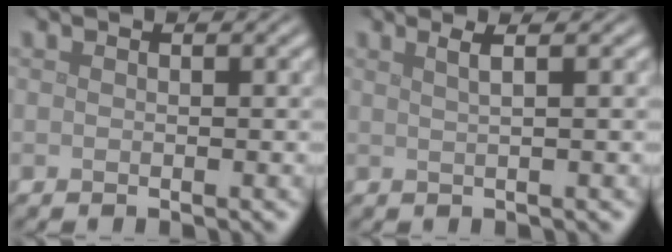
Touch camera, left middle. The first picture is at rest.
{"total": 2.9, "force": [1.6, 1.2, 2.2], "torque": [-0.012, 0.010, -0.007]}